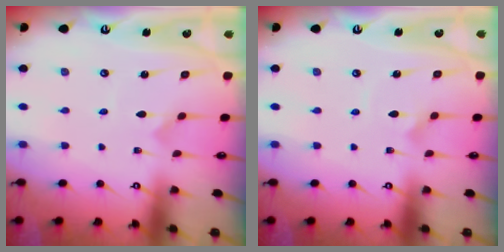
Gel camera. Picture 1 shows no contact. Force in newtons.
{"total": 2.4, "press": 2.4, "slide": 0.2}